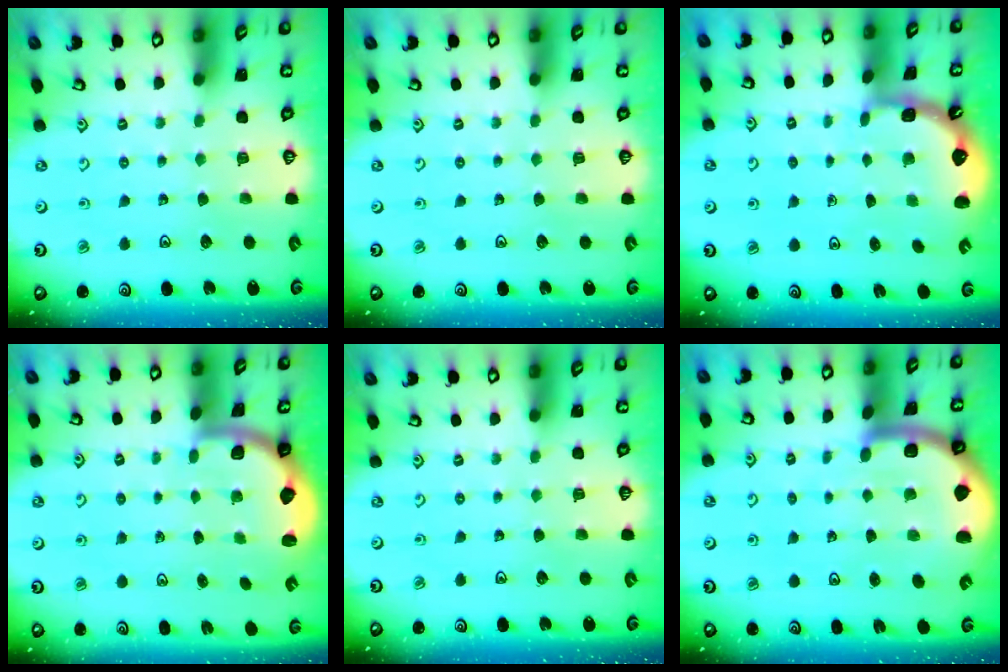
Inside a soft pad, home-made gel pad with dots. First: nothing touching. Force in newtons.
{"total": 0.0}
{"total": 1.4, "press": 1.4, "slide": 0.1}
{"total": 1.9, "press": 1.8, "slide": 0.5}
{"total": 0.0}
{"total": 6.2, "press": 6.2, "slide": 0.9}